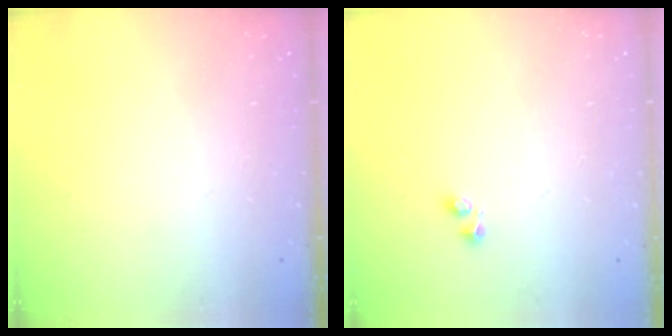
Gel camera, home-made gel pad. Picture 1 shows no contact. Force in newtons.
{"total": 1.9, "press": 1.9, "slide": 0.5}